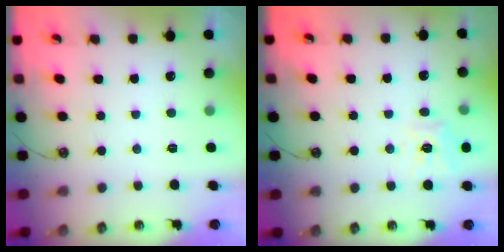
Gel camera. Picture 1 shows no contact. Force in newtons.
{"total": 10.2, "press": 10.1, "slide": 1.2}